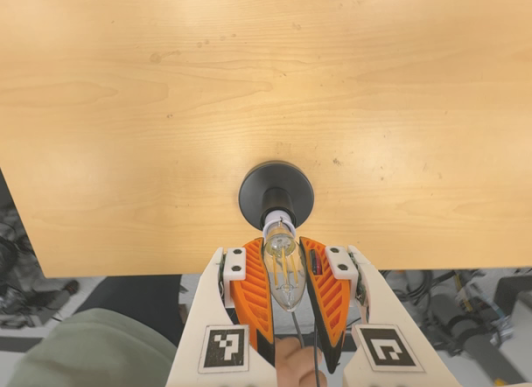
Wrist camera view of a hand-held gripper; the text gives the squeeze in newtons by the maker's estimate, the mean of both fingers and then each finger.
{"total": 19.4, "left": 19.8, "right": 18.9}